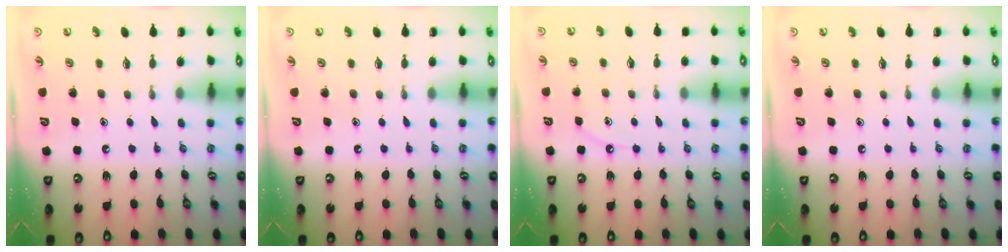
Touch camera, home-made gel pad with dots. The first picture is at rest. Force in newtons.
{"total": 0.0}
{"total": 4.7, "press": 4.7, "slide": 0.4}
{"total": 0.0}